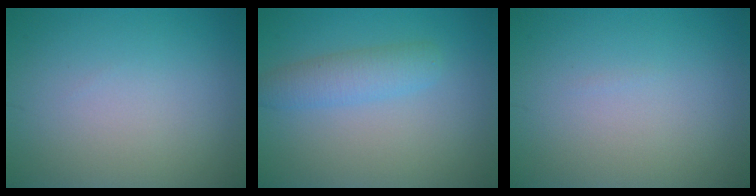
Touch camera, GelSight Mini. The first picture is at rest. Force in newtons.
{"total": 2.8, "press": 2.8, "slide": 0.1}
{"total": 0.0}